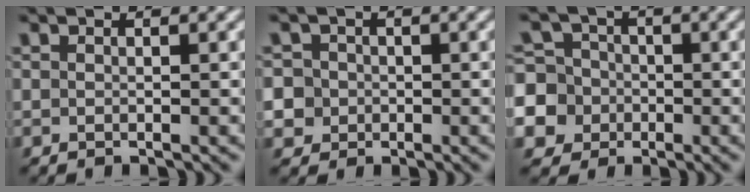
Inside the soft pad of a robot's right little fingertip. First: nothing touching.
{"total": 5.9, "force": [-1.1, 5.6, 1.8], "torque": [-0.056, -0.026, -0.016]}
{"total": 12.2, "force": [-2.7, 11.4, 3.3], "torque": [-0.102, -0.062, -0.046]}